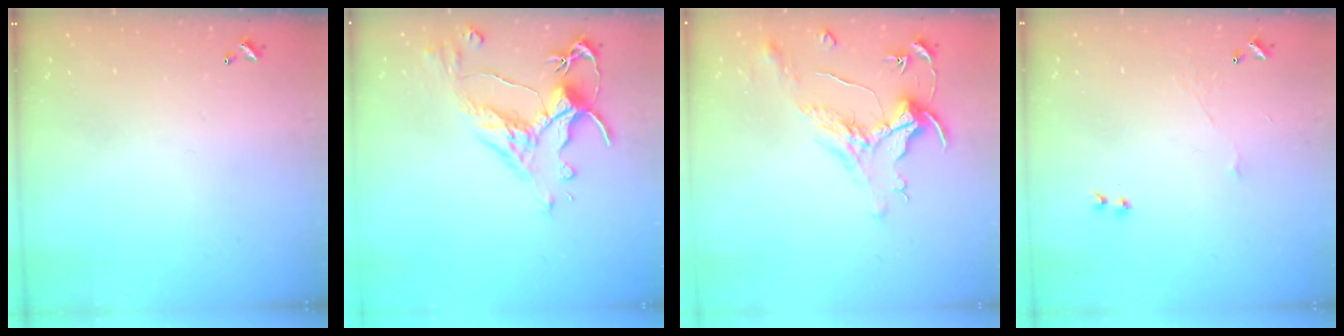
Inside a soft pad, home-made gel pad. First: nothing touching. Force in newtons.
{"total": 6.2, "press": 6.0, "slide": 1.6}
{"total": 1.6, "press": 1.4, "slide": 0.7}
{"total": 2.4, "press": 2.3, "slide": 0.6}